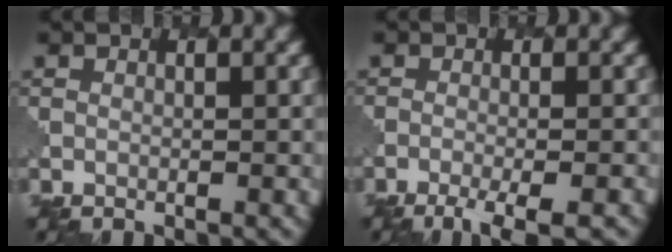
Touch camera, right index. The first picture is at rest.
{"total": 4.0, "force": [-2.5, 0.8, 3.0], "torque": [-0.044, -0.004, -0.043]}